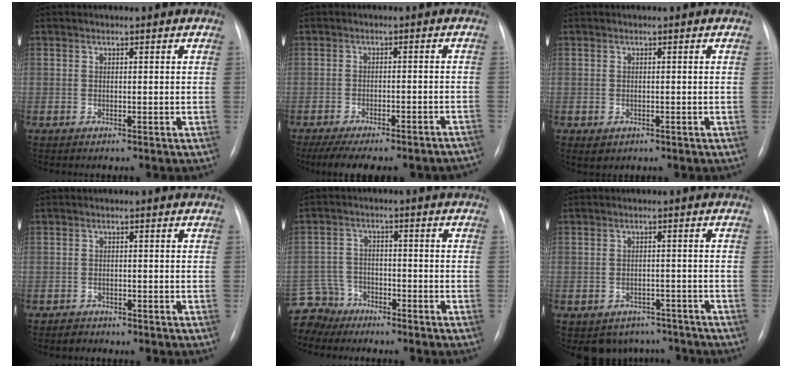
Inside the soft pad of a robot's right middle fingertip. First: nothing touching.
{"total": 17.2, "force": [-14.8, 4.0, 7.8], "torque": [-0.109, 0.001, -0.186]}
{"total": 1.5, "force": [-0.6, 1.2, 0.6], "torque": [-0.007, 0.002, 0.000]}
{"total": 1.4, "force": [-1.1, 0.8, -0.1], "torque": [-0.003, 0.003, -0.021]}
{"total": 6.2, "force": [-5.5, 2.8, -0.8], "torque": [0.016, 0.005, -0.108]}
{"total": 6.2, "force": [-5.1, 3.4, 0.3], "torque": [0.010, 0.018, -0.065]}